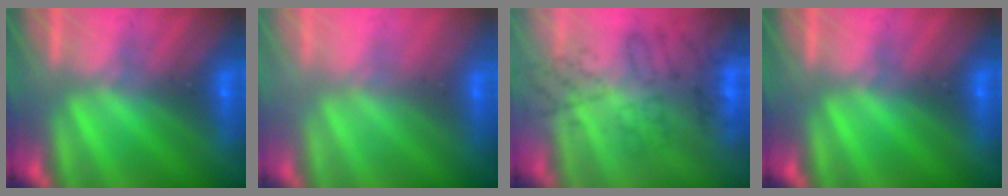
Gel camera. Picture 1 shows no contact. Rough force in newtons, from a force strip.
{"total": 2.9}
{"total": 3.8}
{"total": 0.0}